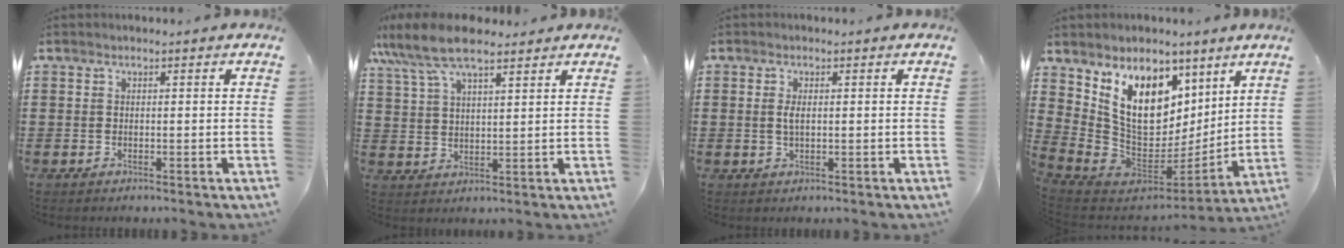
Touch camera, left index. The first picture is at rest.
{"total": 8.8, "force": [6.8, 2.8, 4.8], "torque": [-0.114, -0.006, 0.126]}
{"total": 1.6, "force": [0.2, 0.6, 1.5], "torque": [-0.038, 0.000, -0.001]}
{"total": 14.0, "force": [6.3, 9.3, 8.3], "torque": [-0.178, -0.029, 0.128]}